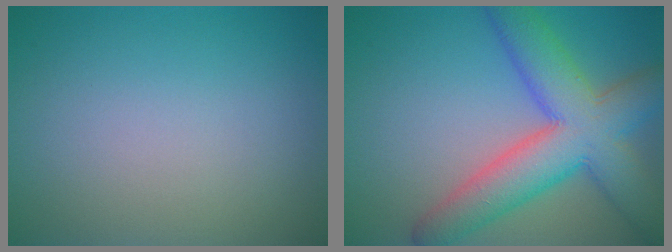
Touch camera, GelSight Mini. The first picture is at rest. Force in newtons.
{"total": 9.2, "press": 9.2, "slide": 0.2}